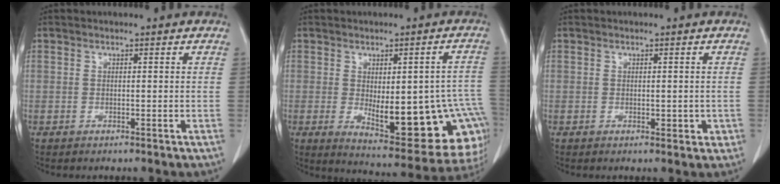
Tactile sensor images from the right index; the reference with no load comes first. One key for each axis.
{"total": 20.3, "fx": -4.7, "fy": 7.4, "fz": 18.2, "tx": -0.146, "ty": 0.013, "tz": -0.039}
{"total": 2.1, "fx": -0.2, "fy": 1.0, "fz": 1.8, "tx": -0.022, "ty": -0.003, "tz": 0.003}